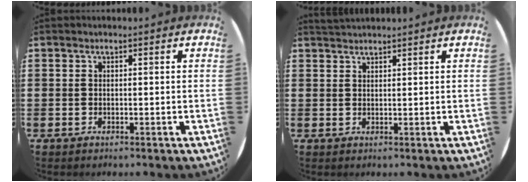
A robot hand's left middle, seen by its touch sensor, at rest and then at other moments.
{"total": 1.2, "force": [1.2, 0.1, 0.1], "torque": [-0.002, 0.001, 0.024]}